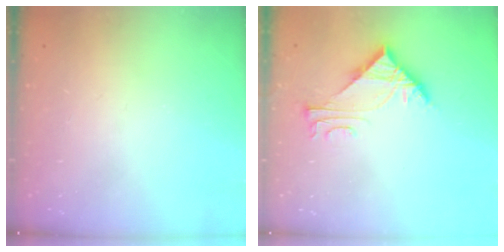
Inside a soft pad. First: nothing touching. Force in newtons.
{"total": 5.9, "press": 5.9, "slide": 0.2}